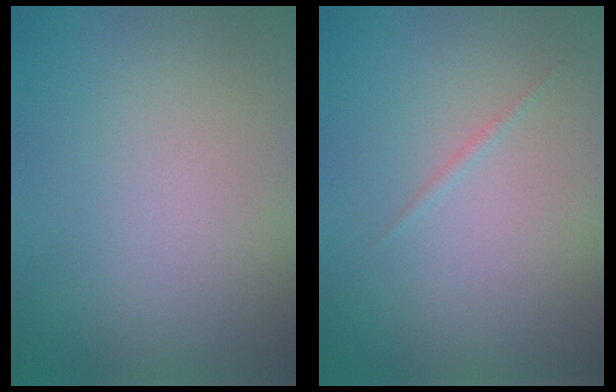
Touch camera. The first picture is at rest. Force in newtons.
{"total": 0.6, "press": 0.6, "slide": 0.0}